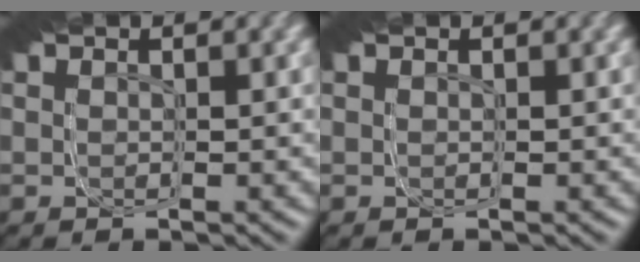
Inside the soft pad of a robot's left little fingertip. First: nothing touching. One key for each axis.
{"total": 0.0}